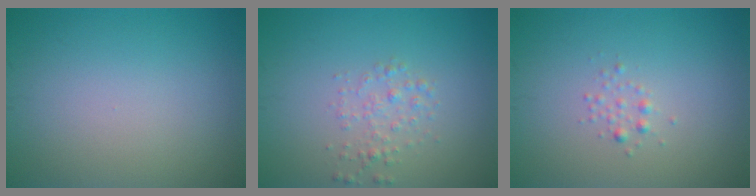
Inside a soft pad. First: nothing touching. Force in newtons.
{"total": 1.7, "press": 1.7, "slide": 0.1}
{"total": 0.9, "press": 0.9, "slide": 0.0}